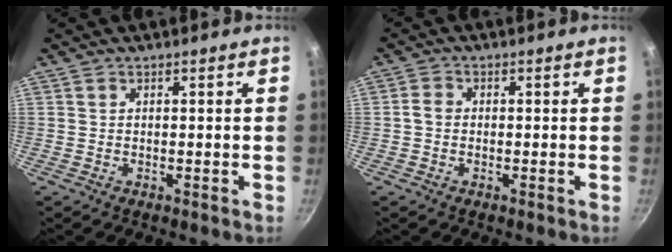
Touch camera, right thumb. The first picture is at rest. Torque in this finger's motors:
{"motor_torque": [0.19, 0.16, 0.56, -0.02, -0.04]}